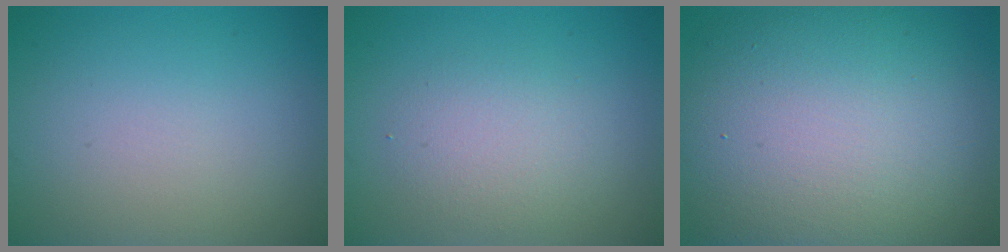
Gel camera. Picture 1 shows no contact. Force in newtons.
{"total": 2.8, "press": 2.8, "slide": 0.2}
{"total": 14.7, "press": 14.7, "slide": 0.6}